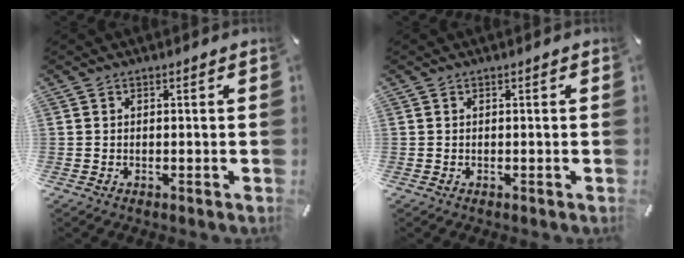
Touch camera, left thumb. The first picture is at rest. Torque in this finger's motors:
{"motor_torque": [0.13, 0.36, 0.00, -0.13, 0.01]}